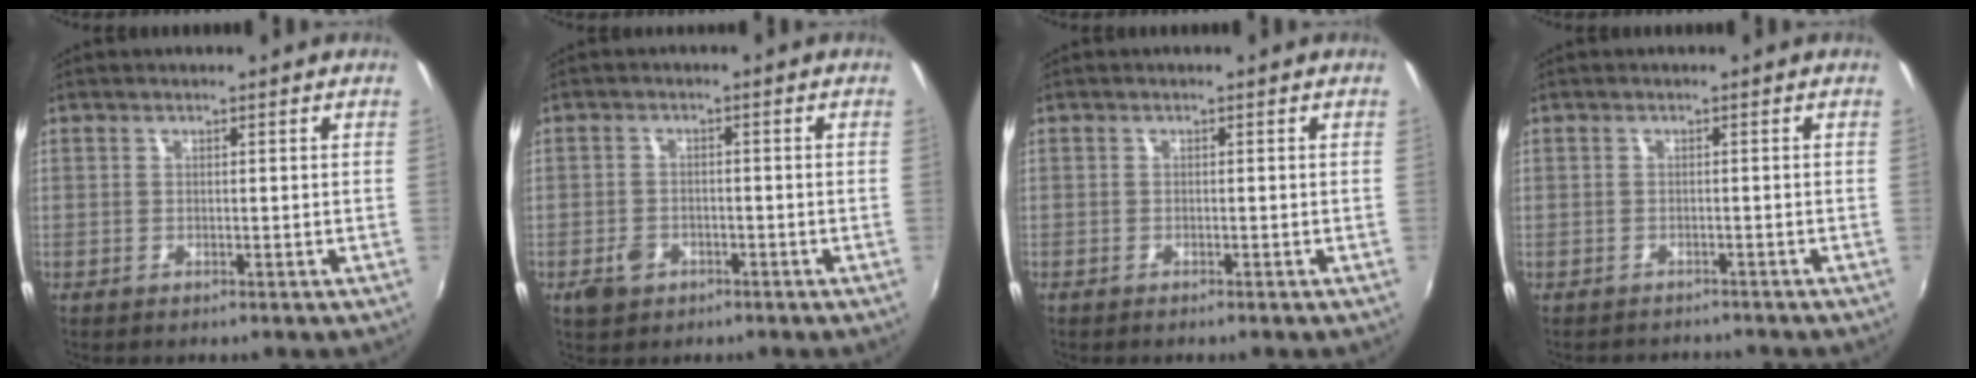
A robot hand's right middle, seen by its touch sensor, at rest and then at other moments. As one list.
[{"total": 4.1, "force": [-2.3, 2.9, 1.7], "torque": [-0.044, 0.002, -0.036]}, {"total": 0.7, "force": [-0.6, 0.1, 0.2], "torque": [-0.005, -0.002, -0.013]}, {"total": 2.7, "force": [-2.3, 1.4, -0.1], "torque": [-0.001, 0.006, -0.036]}]